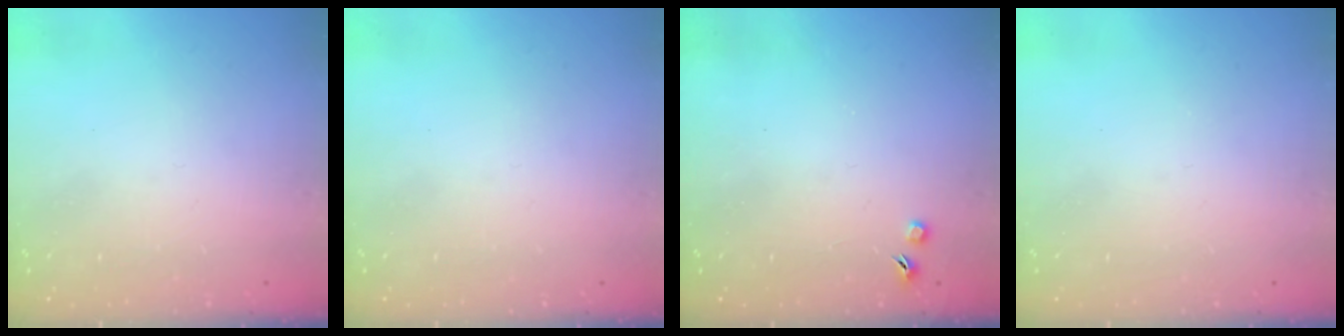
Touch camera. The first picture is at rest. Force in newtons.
{"total": 0.0}
{"total": 3.0, "press": 2.9, "slide": 0.5}
{"total": 0.0}